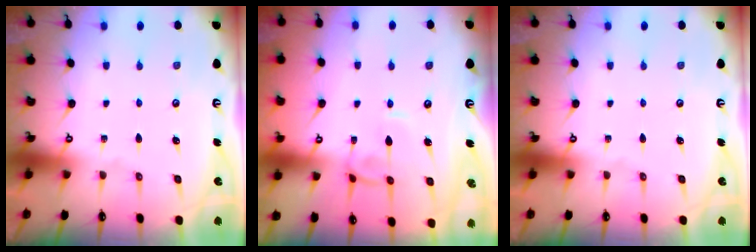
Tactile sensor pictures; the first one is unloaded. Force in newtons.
{"total": 1.3, "press": 1.2, "slide": 0.5}
{"total": 0.0}